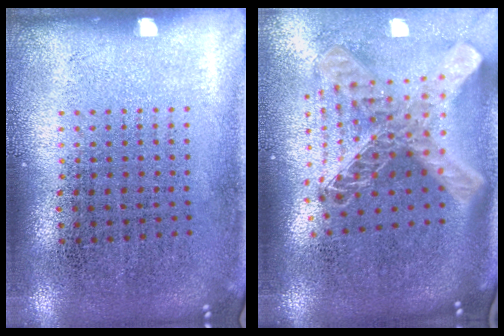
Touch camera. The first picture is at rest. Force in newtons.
{"total": 3.0, "press": 2.1, "slide": 2.1}